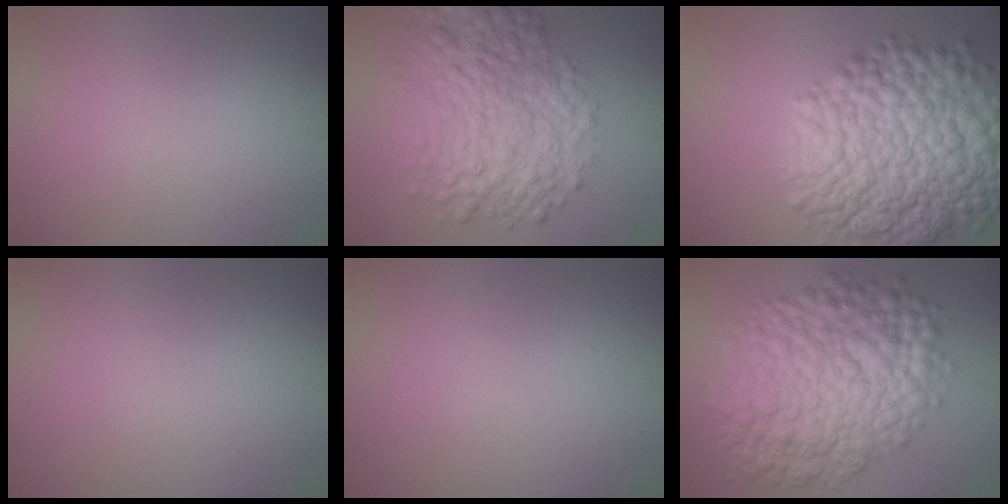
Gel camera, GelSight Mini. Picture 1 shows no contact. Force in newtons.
{"total": 7.4, "press": 7.4, "slide": 0.2}
{"total": 13.0, "press": 12.9, "slide": 0.4}
{"total": 0.0}
{"total": 0.0}
{"total": 11.3, "press": 11.3, "slide": 0.3}